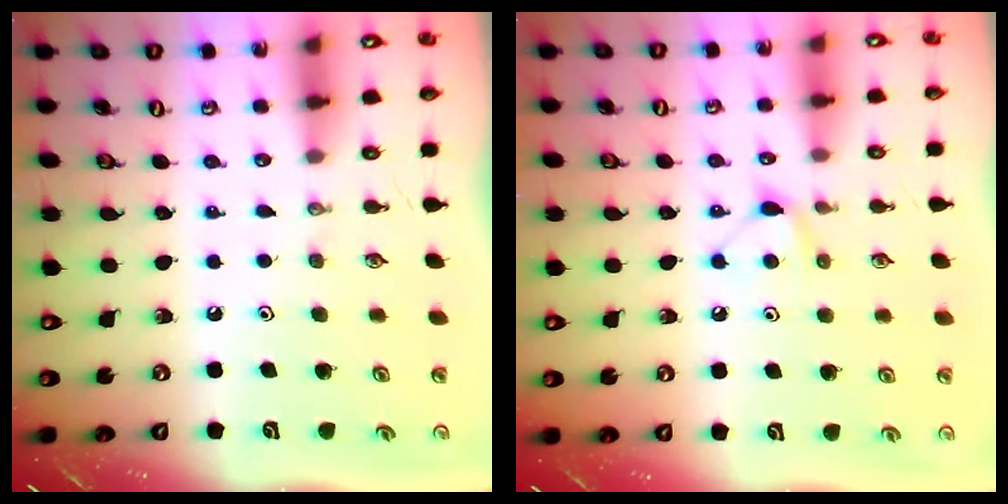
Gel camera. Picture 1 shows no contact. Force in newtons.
{"total": 6.1, "press": 6.1, "slide": 0.9}